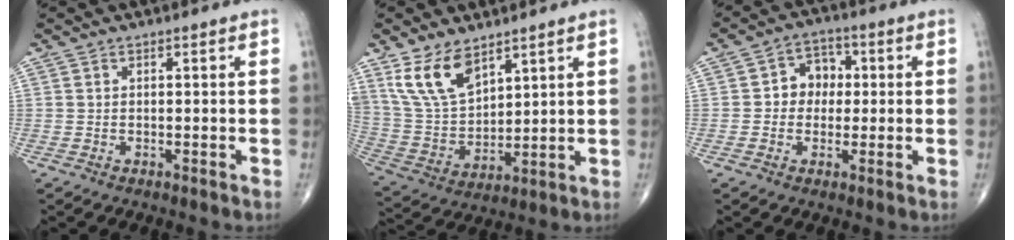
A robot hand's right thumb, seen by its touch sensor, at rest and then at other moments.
{"total": 12.1, "force": [7.7, 6.2, 7.0], "torque": [-0.122, -0.033, 0.171]}
{"total": 6.3, "force": [0.3, 5.4, 3.4], "torque": [-0.018, 0.017, -0.005]}